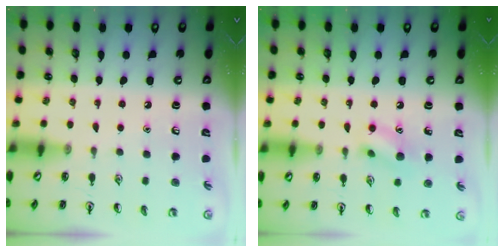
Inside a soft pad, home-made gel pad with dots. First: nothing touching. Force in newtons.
{"total": 9.5, "press": 9.4, "slide": 0.8}